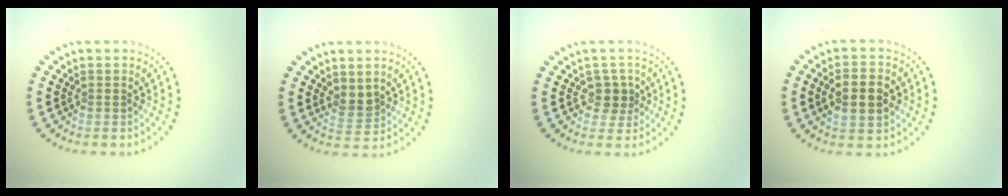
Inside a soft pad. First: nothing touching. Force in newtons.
{"total": 1.9, "press": 1.5, "slide": 1.0}
{"total": 2.0, "press": 1.6, "slide": 1.1}
{"total": 4.3, "press": 4.3, "slide": 0.1}